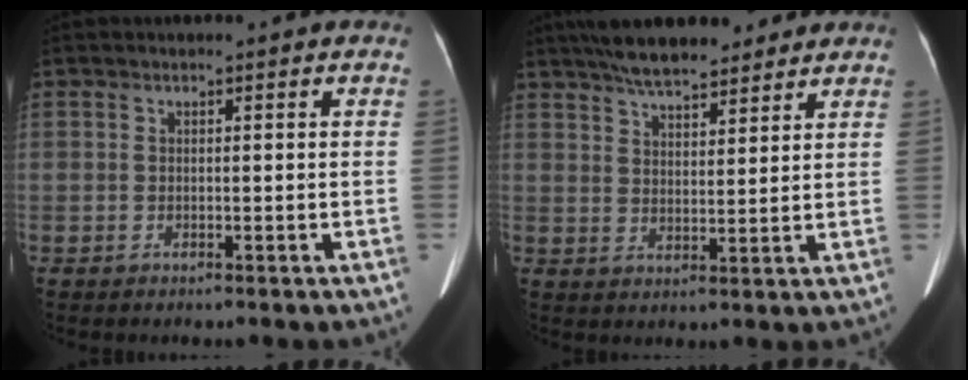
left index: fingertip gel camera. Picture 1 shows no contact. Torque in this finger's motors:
{"motor_torque": [0.75, -1.39, 0.14, 0.02]}